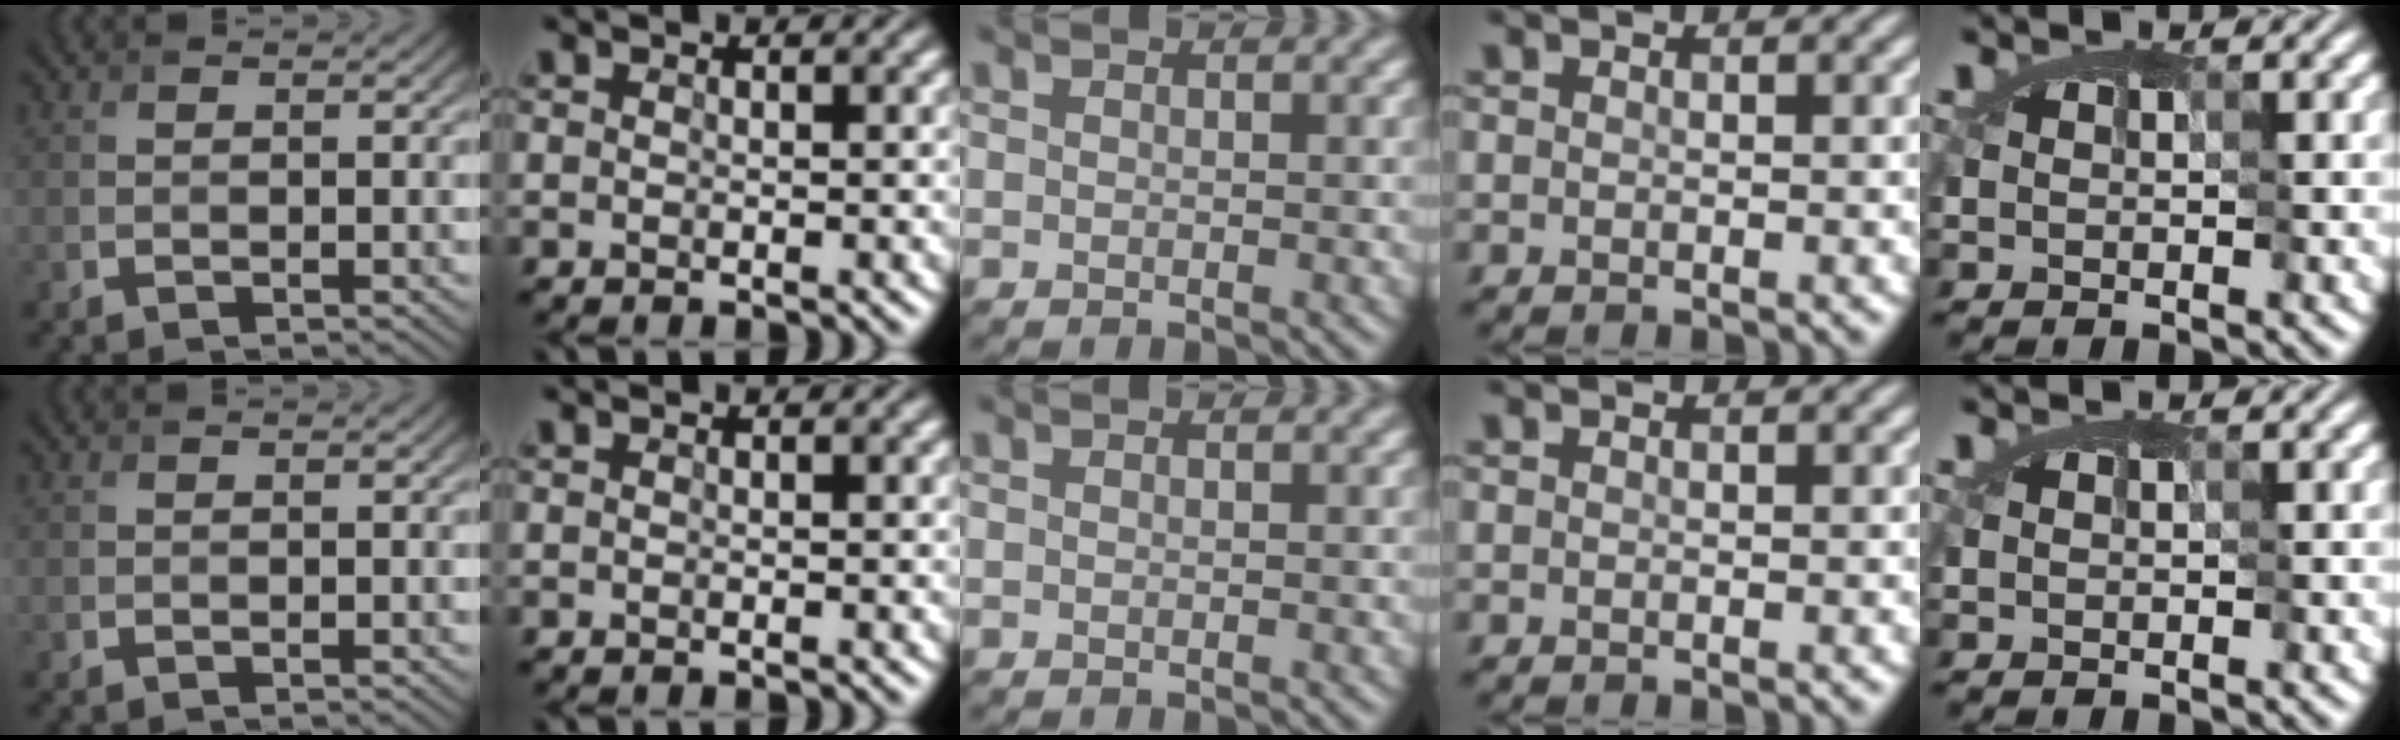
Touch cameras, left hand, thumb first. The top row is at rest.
{}